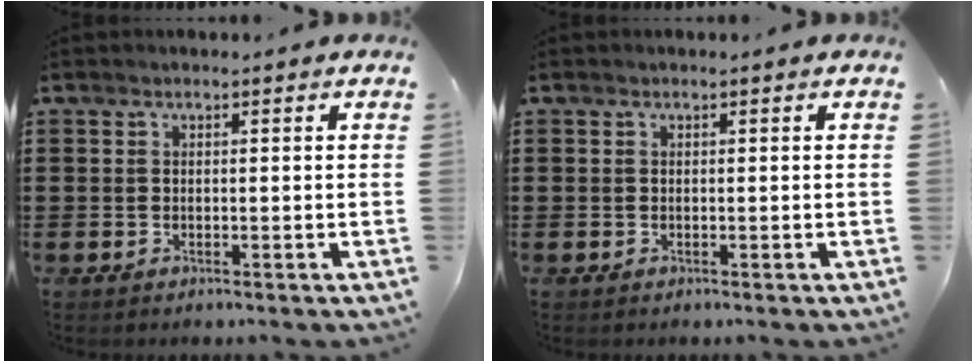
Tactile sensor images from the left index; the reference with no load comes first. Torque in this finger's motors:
{"motor_torque": [0.00, 0.00, -0.01, -0.01]}